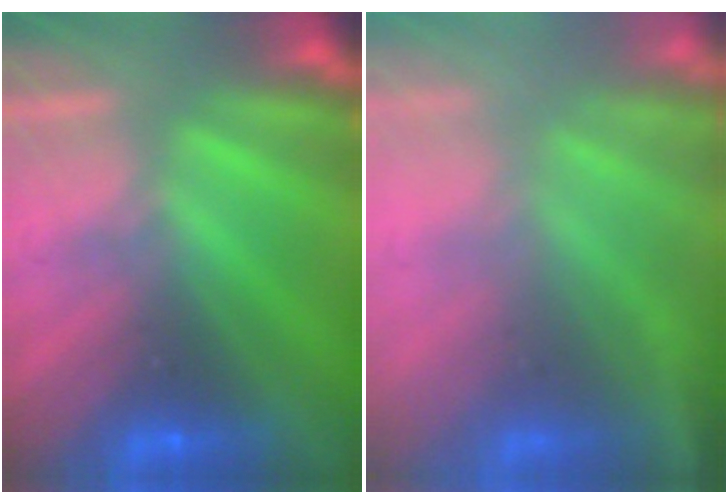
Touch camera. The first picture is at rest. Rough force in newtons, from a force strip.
{"total": 6.9}